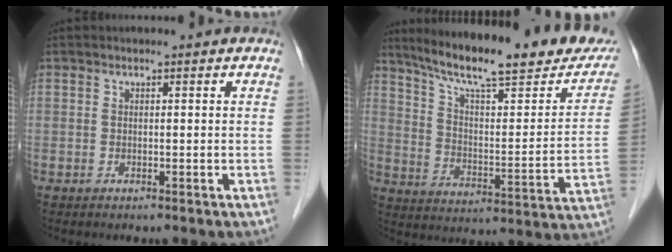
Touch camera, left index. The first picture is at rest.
{"total": 25.5, "force": [20.8, 4.1, 14.2], "torque": [-0.216, -0.026, 0.286]}